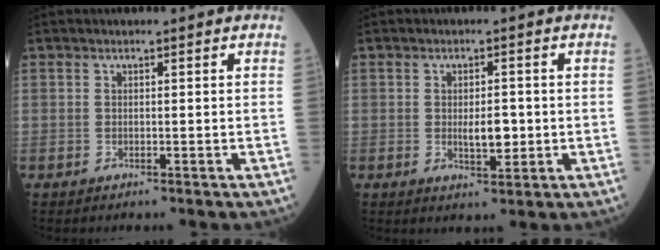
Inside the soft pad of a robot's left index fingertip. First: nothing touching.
{"total": 3.7, "force": [-0.2, 1.5, 3.4], "torque": [-0.057, -0.003, 0.000]}